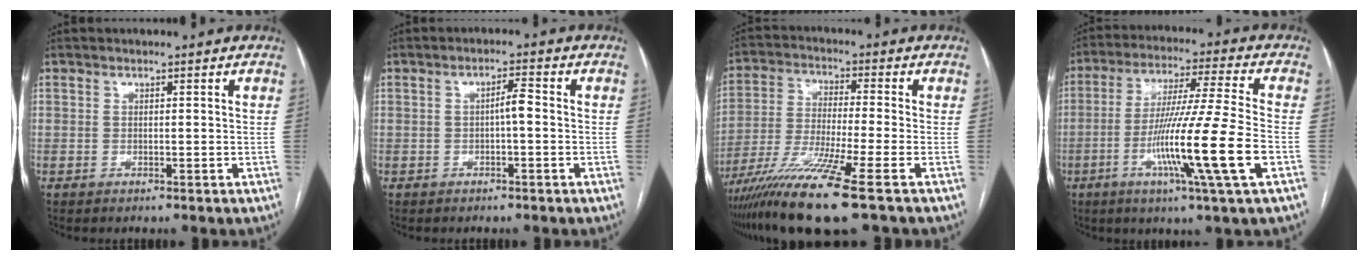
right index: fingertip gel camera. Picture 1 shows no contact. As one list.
[{"total": 2.5, "force": [-0.4, 0.4, 2.4], "torque": [-0.038, 0.005, -0.007]}, {"total": 13.3, "force": [-8.6, -1.4, 10.0], "torque": [-0.198, -0.037, -0.158]}, {"total": 15.9, "force": [-4.9, -1.7, 15.0], "torque": [-0.281, -0.019, -0.094]}]